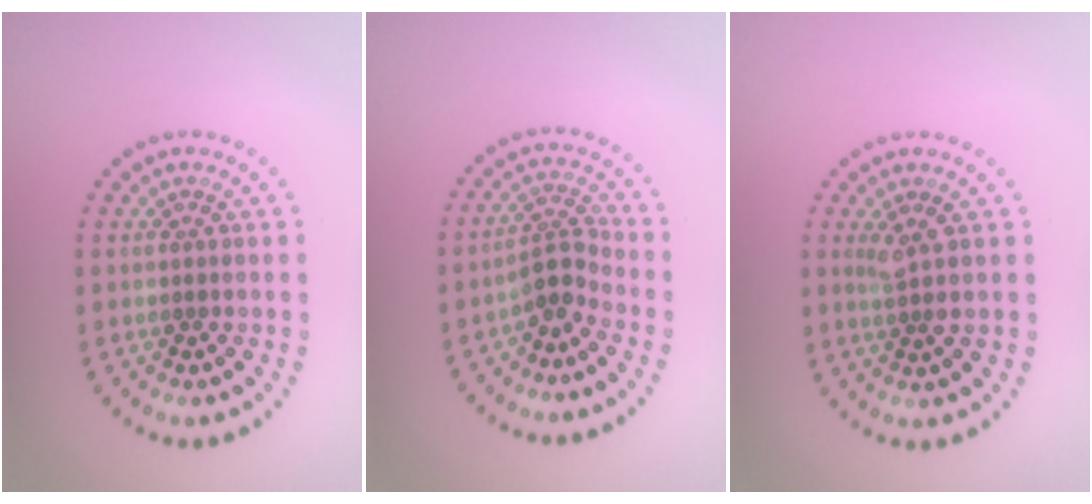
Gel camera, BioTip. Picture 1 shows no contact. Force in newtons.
{"total": 2.4, "press": 1.8, "slide": 1.6}
{"total": 1.7, "press": 1.4, "slide": 1.0}